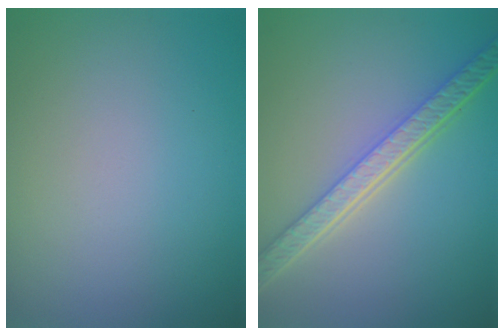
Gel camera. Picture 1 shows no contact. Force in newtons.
{"total": 5.8, "press": 4.5, "slide": 3.7}